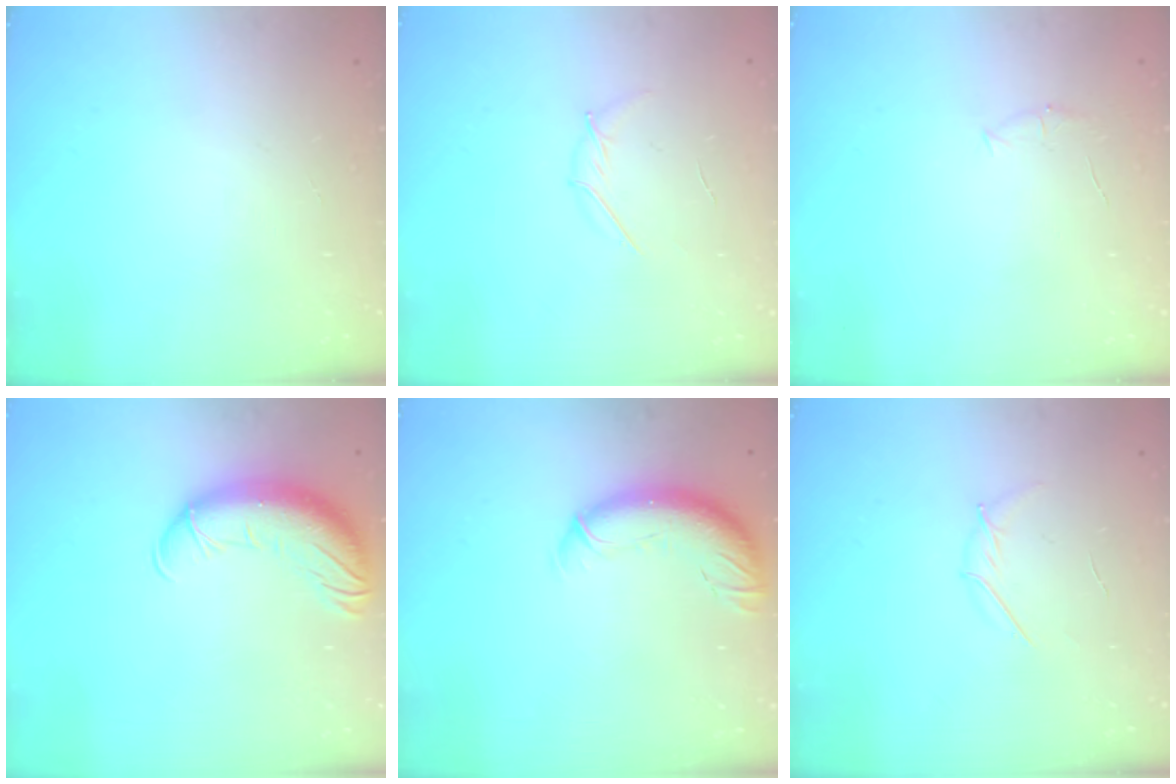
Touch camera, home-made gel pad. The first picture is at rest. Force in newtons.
{"total": 3.8, "press": 3.6, "slide": 1.1}
{"total": 4.0, "press": 3.8, "slide": 1.2}
{"total": 14.8, "press": 14.3, "slide": 3.6}
{"total": 12.0, "press": 11.7, "slide": 3.0}
{"total": 3.8, "press": 3.6, "slide": 1.1}